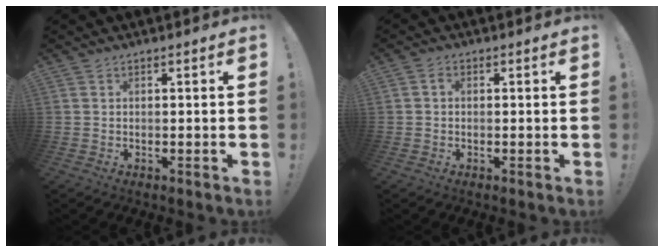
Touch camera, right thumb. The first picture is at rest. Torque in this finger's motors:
{"motor_torque": [-0.25, 0.08, 0.01, 0.03, 0.00]}